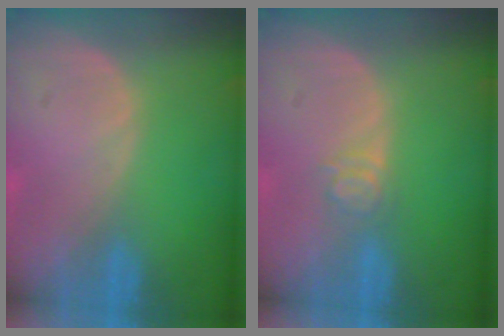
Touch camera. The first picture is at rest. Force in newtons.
{"total": 3.0, "press": 2.5, "slide": 1.7}